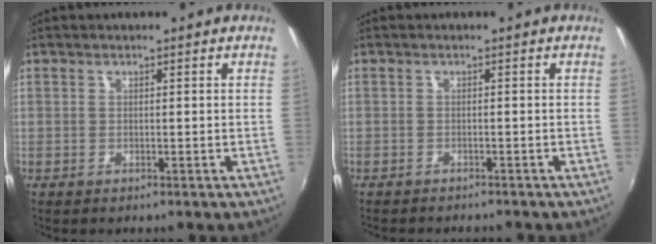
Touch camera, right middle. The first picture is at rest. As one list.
[{"total": 3.1, "force": [-2.9, 0.7, 0.9], "torque": [-0.026, -0.013, -0.045]}]